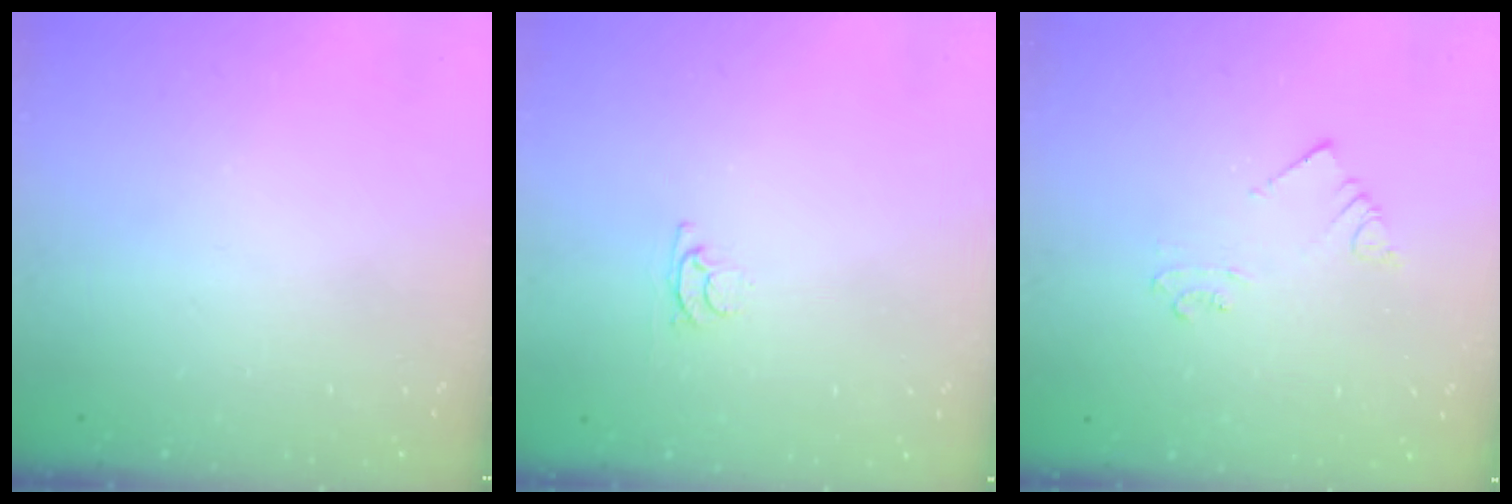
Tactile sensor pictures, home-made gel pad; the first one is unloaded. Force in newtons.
{"total": 3.3, "press": 3.3, "slide": 0.5}
{"total": 2.5, "press": 2.5, "slide": 0.2}